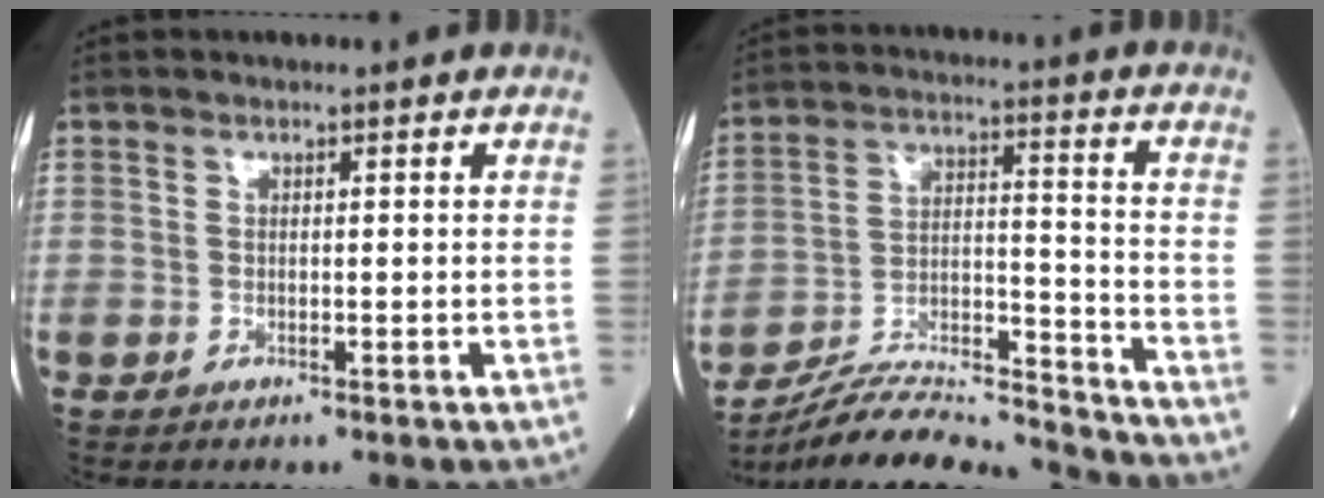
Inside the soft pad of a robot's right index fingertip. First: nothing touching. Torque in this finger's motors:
{"motor_torque": [-0.28, -0.09, 0.04, 0.00]}